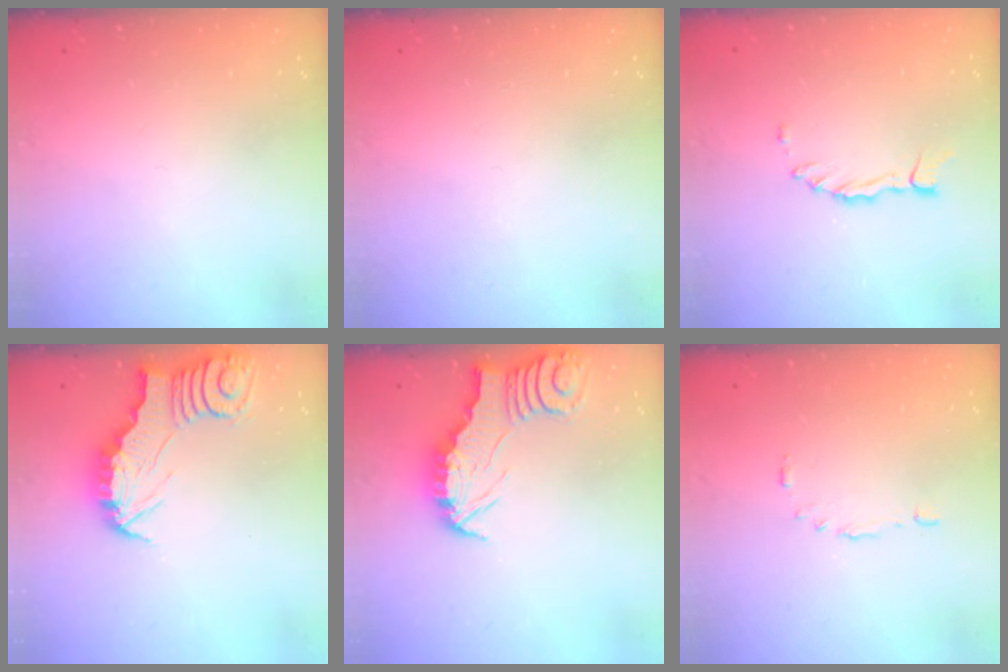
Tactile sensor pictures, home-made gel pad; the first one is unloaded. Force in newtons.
{"total": 0.0}
{"total": 1.5, "press": 1.5, "slide": 0.4}
{"total": 3.0, "press": 2.9, "slide": 0.3}
{"total": 2.5, "press": 2.5, "slide": 0.2}
{"total": 3.6, "press": 3.6, "slide": 0.4}